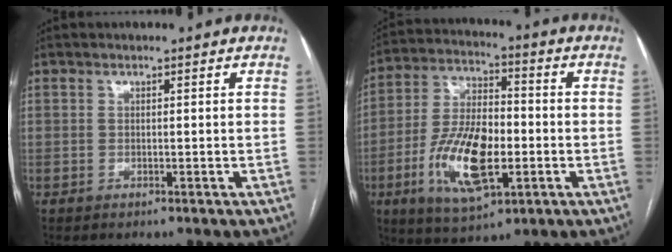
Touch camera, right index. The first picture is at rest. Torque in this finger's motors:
{"motor_torque": [1.11, -0.83, 0.47, 0.21]}